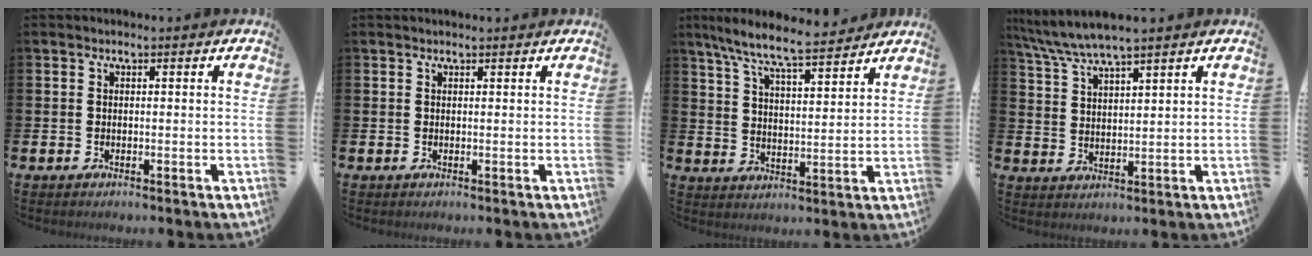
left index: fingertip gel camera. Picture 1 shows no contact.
{"total": 0.5, "force": [0.5, 0.0, 0.1], "torque": [0.008, -0.003, 0.008]}
{"total": 8.5, "force": [7.8, 0.7, 3.2], "torque": [-0.092, -0.044, 0.139]}
{"total": 5.5, "force": [5.1, 0.1, 2.0], "torque": [-0.059, -0.020, 0.092]}